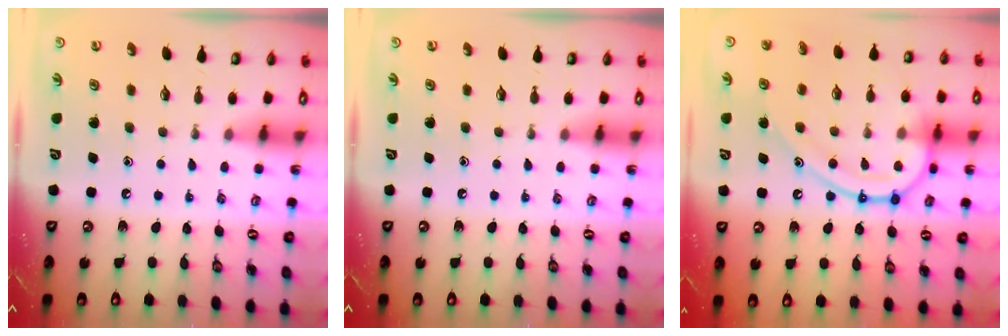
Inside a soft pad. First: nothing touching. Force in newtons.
{"total": 0.0}
{"total": 17.3, "press": 17.2, "slide": 1.9}